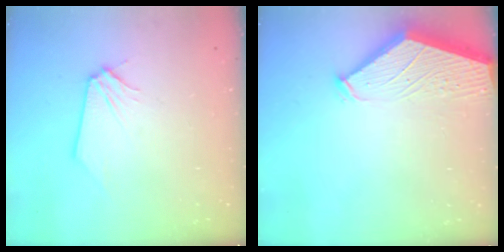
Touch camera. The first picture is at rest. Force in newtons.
{"total": 3.1, "press": 3.0, "slide": 0.5}